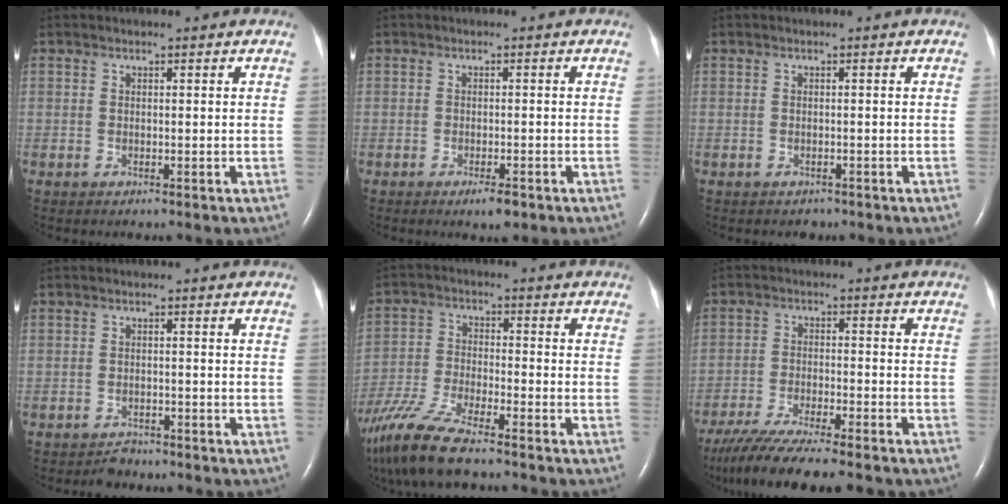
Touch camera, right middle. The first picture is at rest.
{"total": 2.3, "force": [-1.4, 0.6, 1.6], "torque": [-0.026, -0.002, -0.020]}
{"total": 0.9, "force": [-0.7, 0.5, 0.0], "torque": [-0.005, 0.001, -0.009]}
{"total": 1.8, "force": [-1.7, 0.8, -0.1], "torque": [-0.005, -0.001, -0.025]}
{"total": 12.0, "force": [-9.6, 1.4, 7.1], "torque": [-0.148, -0.030, -0.178]}
{"total": 12.9, "force": [-10.9, 0.6, 6.9], "torque": [-0.118, -0.031, -0.173]}